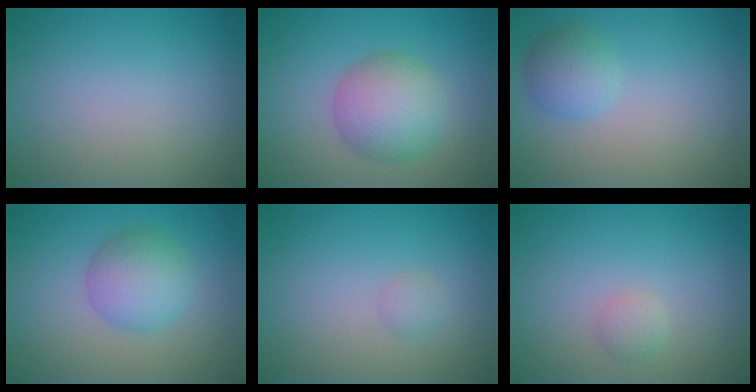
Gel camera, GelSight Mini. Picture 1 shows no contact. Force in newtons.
{"total": 5.3, "press": 5.3, "slide": 0.2}
{"total": 2.5, "press": 2.5, "slide": 0.2}
{"total": 4.0, "press": 4.0, "slide": 0.0}
{"total": 0.8, "press": 0.8, "slide": 0.1}
{"total": 1.0, "press": 1.0, "slide": 0.0}